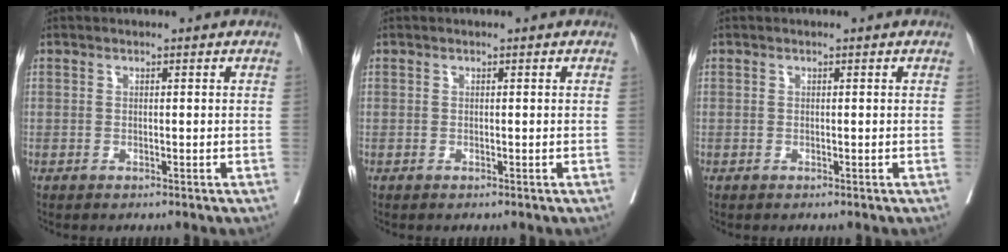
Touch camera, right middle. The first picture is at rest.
{"total": 0.0}
{"total": 0.0}